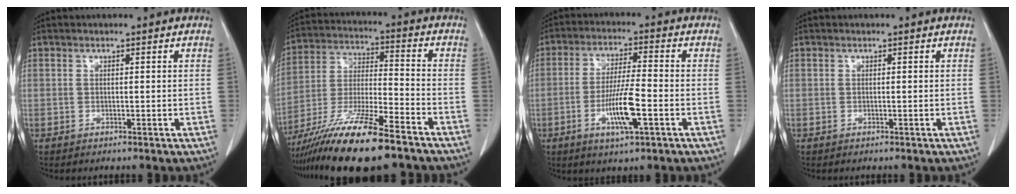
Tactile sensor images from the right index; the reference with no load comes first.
{"total": 17.1, "force": [-12.1, 2.2, 11.9], "torque": [-0.232, -0.035, -0.220]}
{"total": 8.5, "force": [-3.0, 0.8, 7.9], "torque": [-0.152, -0.007, -0.054]}
{"total": 0.0}